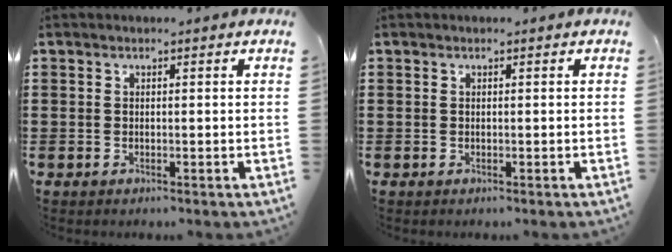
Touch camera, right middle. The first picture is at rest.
{"total": 0.0}